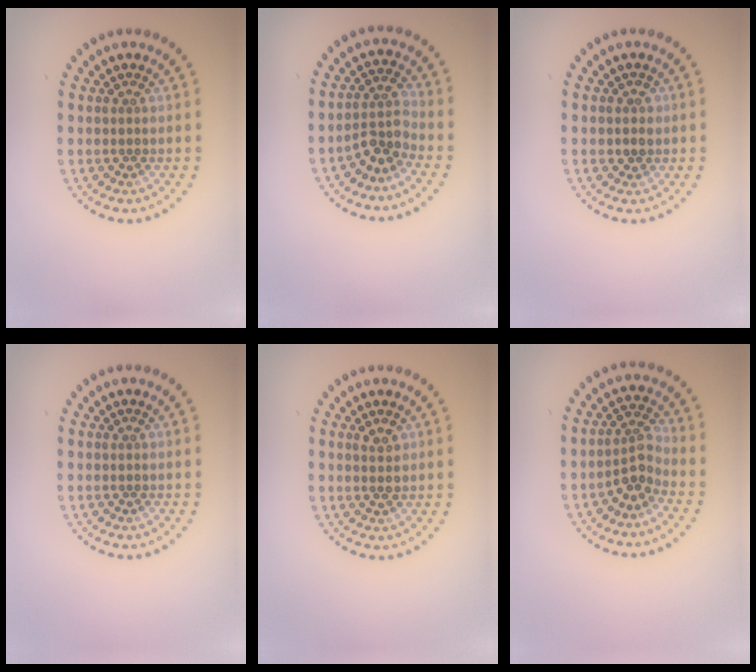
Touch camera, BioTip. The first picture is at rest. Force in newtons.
{"total": 2.7, "press": 1.9, "slide": 1.9}
{"total": 1.0, "press": 0.9, "slide": 0.4}
{"total": 0.0}
{"total": 1.4, "press": 1.4, "slide": 0.2}
{"total": 2.5, "press": 1.9, "slide": 1.7}